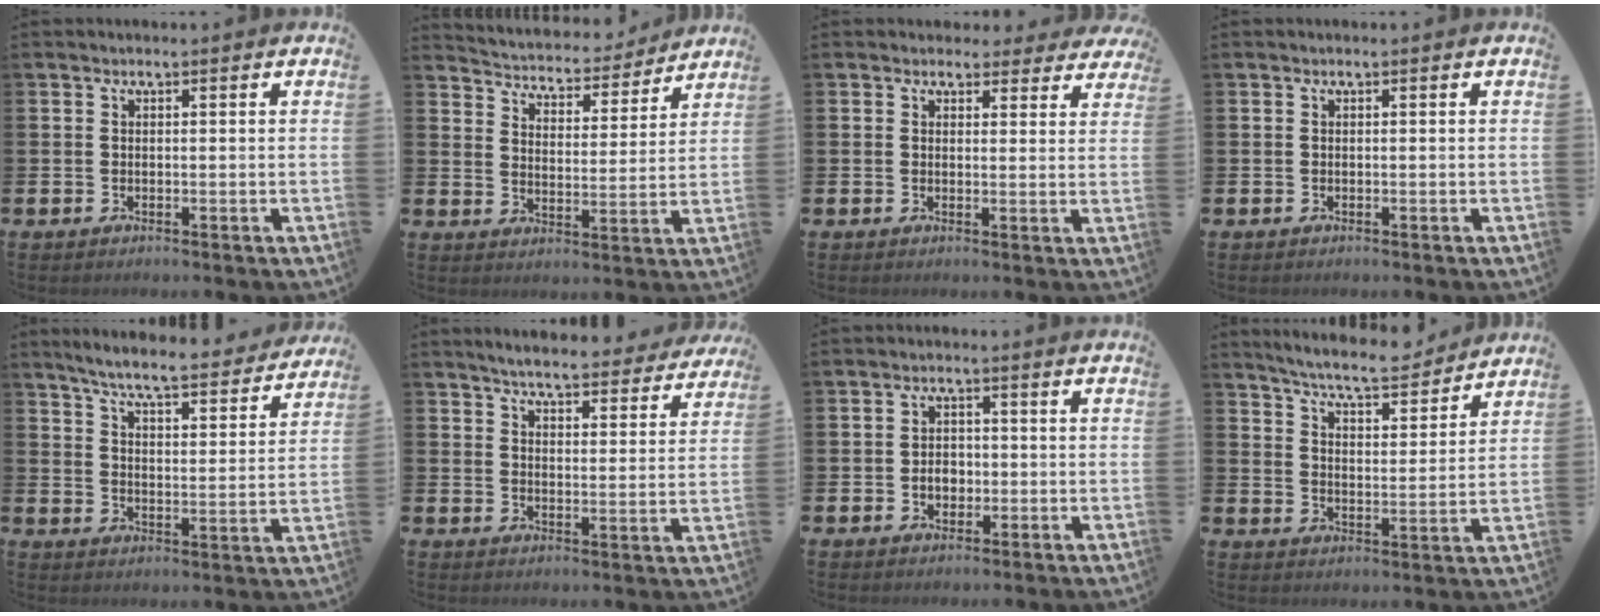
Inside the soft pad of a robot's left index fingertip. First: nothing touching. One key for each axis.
{"total": 4.9, "fx": 4.7, "fy": 1.3, "fz": 0.2, "tx": -0.028, "ty": -0.043, "tz": 0.076}
{"total": 3.0, "fx": 2.7, "fy": 1.4, "fz": 0.1, "tx": 0.008, "ty": -0.014, "tz": 0.044}
{"total": 0.0}
{"total": 6.9, "fx": 6.5, "fy": 0.2, "fz": 2.4, "tx": -0.064, "ty": -0.050, "tz": 0.107}
{"total": 5.5, "fx": 5.4, "fy": 0.4, "fz": 1.3, "tx": -0.033, "ty": -0.042, "tz": 0.087}
{"total": 2.8, "fx": -0.6, "fy": 2.2, "fz": 1.6, "tx": -0.014, "ty": -0.003, "tz": -0.018}
{"total": 7.3, "fx": 7.0, "fy": 0.4, "fz": 2.0, "tx": -0.061, "ty": -0.046, "tz": 0.122}